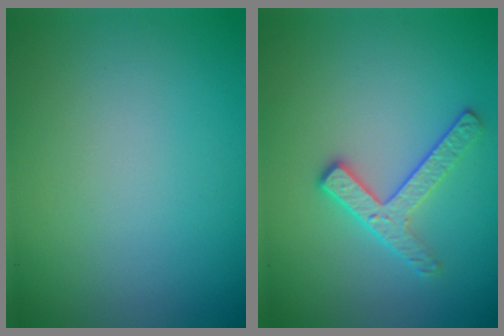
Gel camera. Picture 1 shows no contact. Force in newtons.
{"total": 2.8, "press": 2.5, "slide": 1.3}